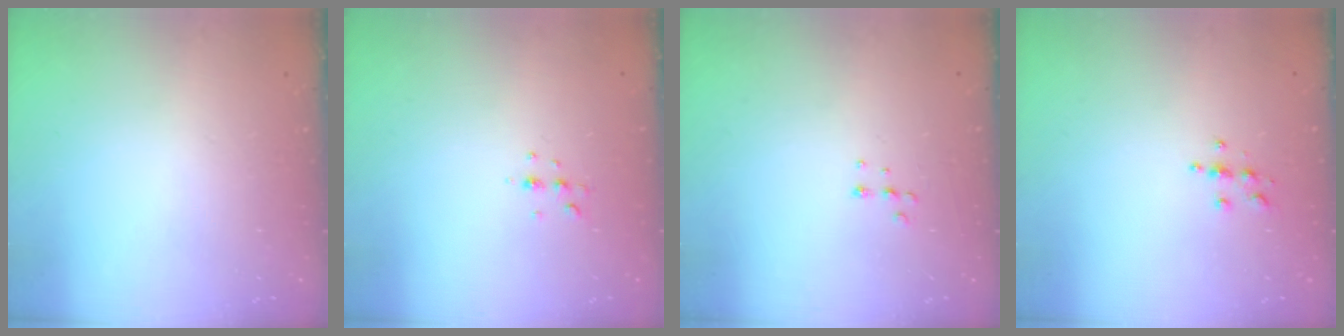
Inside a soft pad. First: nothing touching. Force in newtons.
{"total": 3.7, "press": 3.6, "slide": 0.7}
{"total": 4.5, "press": 4.4, "slide": 0.7}
{"total": 3.9, "press": 3.9, "slide": 0.5}